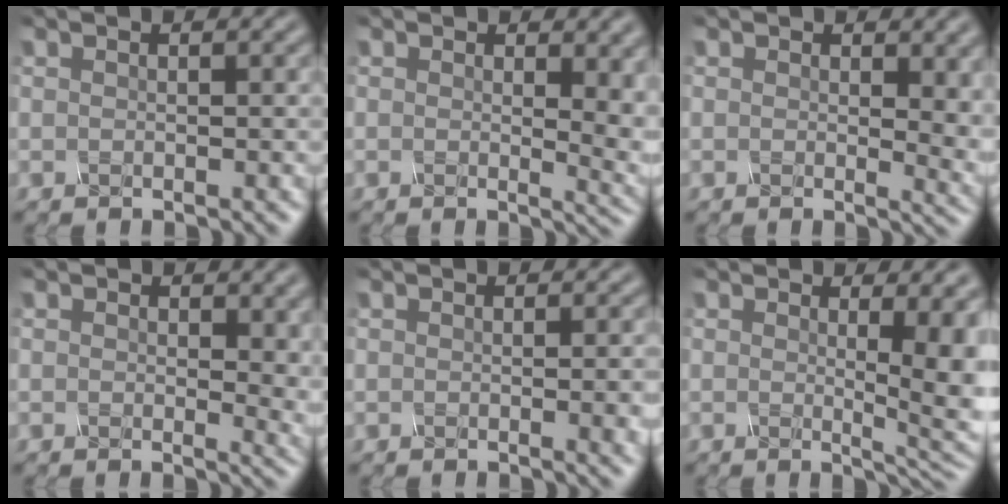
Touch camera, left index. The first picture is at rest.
{"total": 4.9, "force": [0.9, 2.0, 4.3], "torque": [-0.040, -0.007, 0.016]}
{"total": 3.8, "force": [0.9, 1.6, 3.3], "torque": [-0.035, -0.007, 0.013]}
{"total": 3.6, "force": [0.8, 1.9, 3.0], "torque": [-0.029, -0.005, 0.010]}
{"total": 2.9, "force": [-0.2, 1.0, 2.7], "torque": [-0.023, 0.002, -0.004]}
{"total": 6.7, "force": [0.9, 2.1, 6.3], "torque": [-0.053, -0.006, 0.013]}